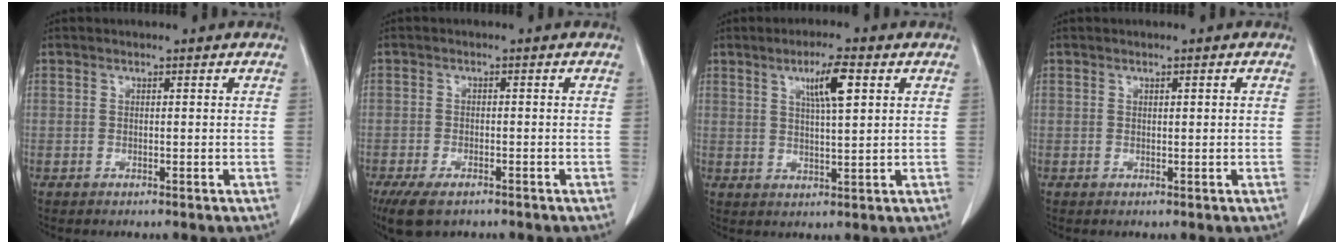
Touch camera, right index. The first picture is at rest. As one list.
[{"total": 6.0, "force": [-4.2, 2.4, 3.4], "torque": [-0.061, -0.010, -0.069]}, {"total": 6.0, "force": [2.5, 0.5, 5.4], "torque": [-0.094, 0.002, 0.043]}, {"total": 0.6, "force": [0.2, 0.1, 0.5], "torque": [-0.009, 0.000, 0.003]}]